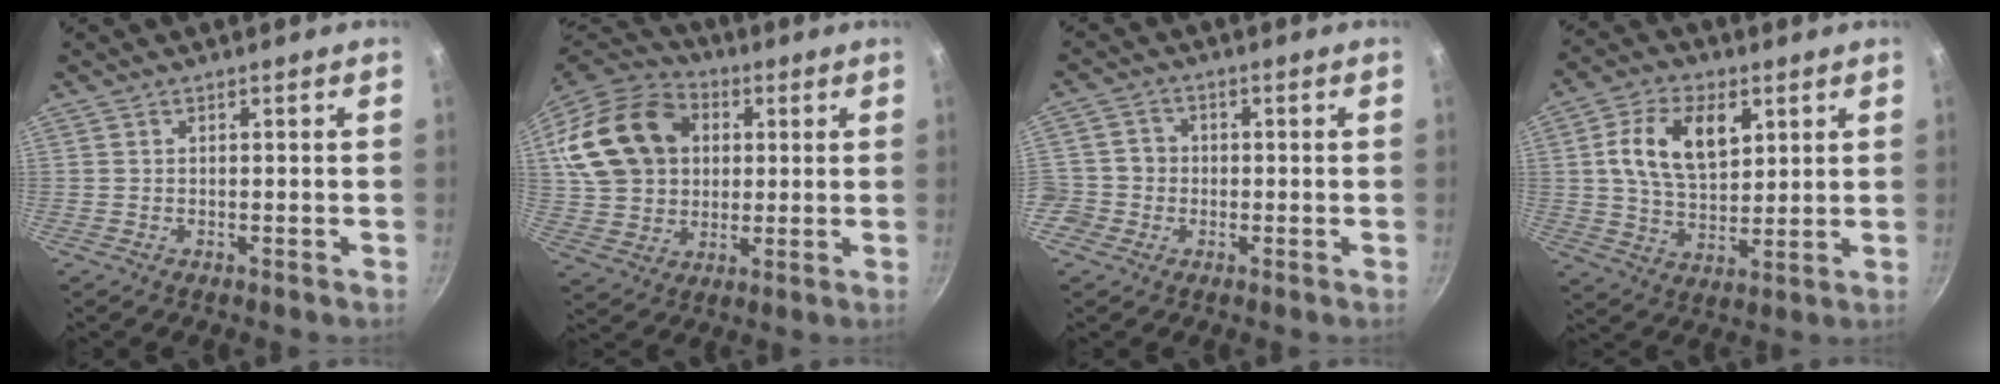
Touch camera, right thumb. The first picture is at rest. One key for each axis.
{"total": 22.1, "fx": 5.2, "fy": 17.0, "fz": 13.1, "tx": -0.233, "ty": 0.023, "tz": 0.097}
{"total": 5.0, "fx": -1.3, "fy": 4.7, "fz": 1.0, "tx": 0.017, "ty": 0.016, "tz": -0.033}
{"total": 13.5, "fx": 4.1, "fy": 8.4, "fz": 9.7, "tx": -0.149, "ty": -0.008, "tz": 0.070}